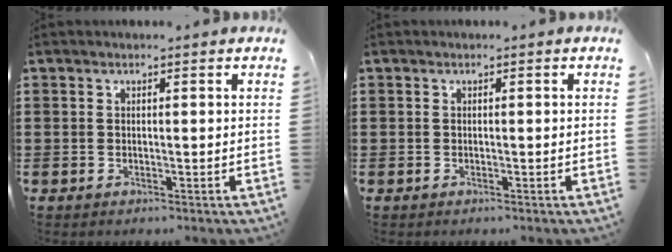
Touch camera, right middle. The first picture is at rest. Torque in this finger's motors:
{"motor_torque": [-0.09, -0.16, 0.00, 0.01]}